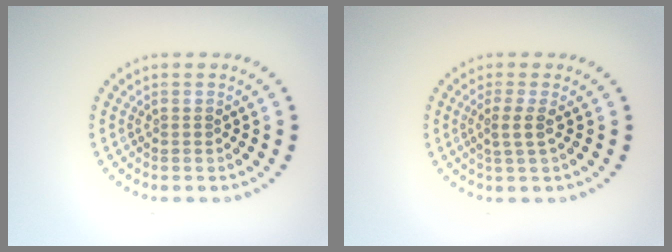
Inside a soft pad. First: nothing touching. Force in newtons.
{"total": 1.6, "press": 1.3, "slide": 1.0}